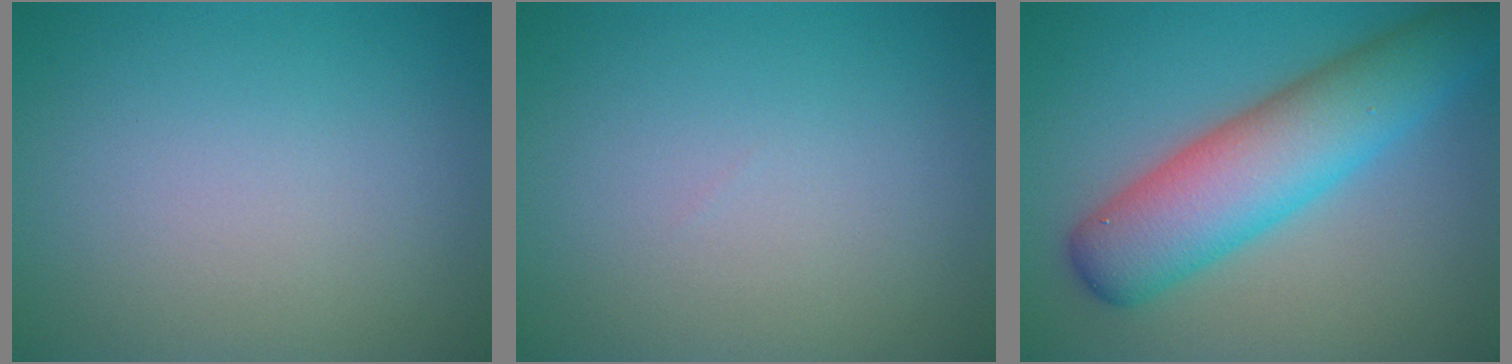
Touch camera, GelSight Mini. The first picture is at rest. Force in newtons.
{"total": 0.0}
{"total": 8.5, "press": 8.5, "slide": 0.2}